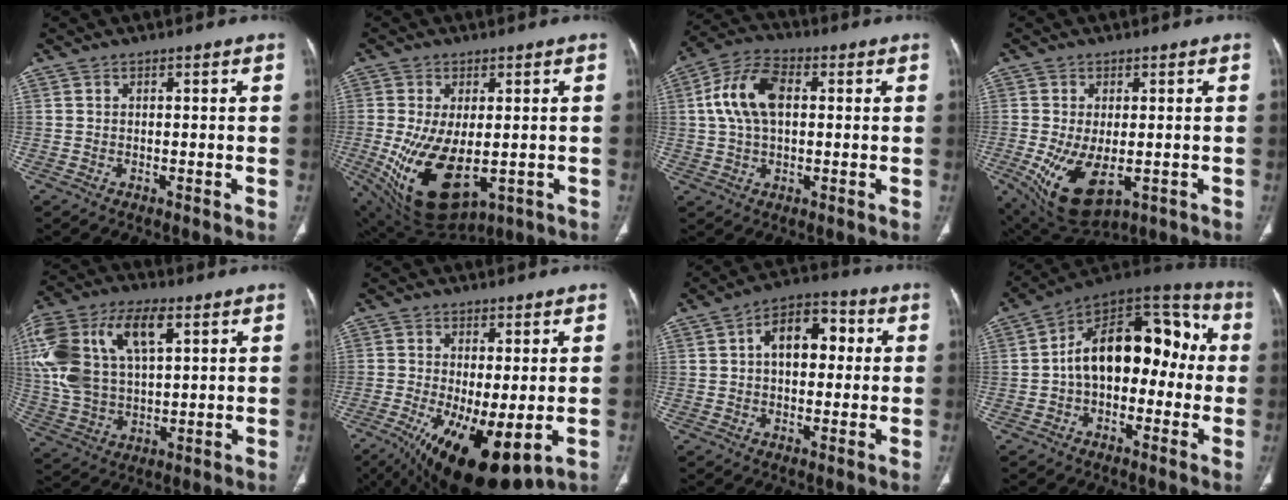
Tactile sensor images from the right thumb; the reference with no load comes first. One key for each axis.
{"total": 15.1, "fx": -2.9, "fy": 7.9, "fz": 12.6, "tx": -0.235, "ty": -0.019, "tz": -0.017}
{"total": 11.1, "fx": 1.7, "fy": 6.5, "fz": 8.9, "tx": -0.179, "ty": 0.021, "tz": 0.029}
{"total": 11.7, "fx": -3.2, "fy": 6.2, "fz": 9.4, "tx": -0.172, "ty": -0.015, "tz": -0.032}
{"total": 22.1, "fx": 7.3, "fy": 11.9, "fz": 17.1, "tx": -0.375, "ty": 0.014, "tz": 0.134}
{"total": 15.7, "fx": -4.7, "fy": 5.9, "fz": 13.8, "tx": -0.238, "ty": -0.027, "tz": -0.056}
{"total": 10.4, "fx": 1.8, "fy": 6.4, "fz": 8.0, "tx": -0.099, "ty": 0.025, "tz": 0.021}
{"total": 18.9, "fx": -0.1, "fy": 11.5, "fz": 15.0, "tx": -0.191, "ty": 0.060, "tz": -0.013}